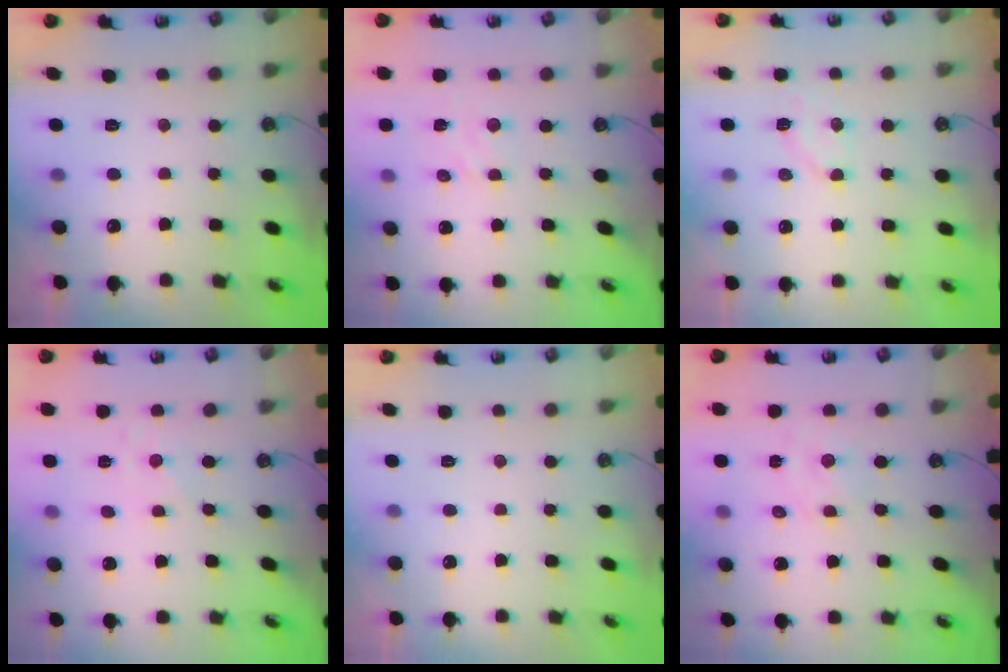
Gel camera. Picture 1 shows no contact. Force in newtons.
{"total": 2.4, "press": 2.4, "slide": 0.4}
{"total": 4.8, "press": 4.7, "slide": 1.0}
{"total": 0.0}
{"total": 0.0}
{"total": 2.0, "press": 2.0, "slide": 0.5}